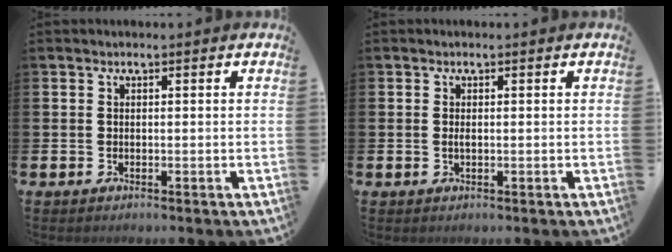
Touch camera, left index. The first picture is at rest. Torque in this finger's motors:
{"motor_torque": [0.10, 0.00, 0.00, 0.04]}